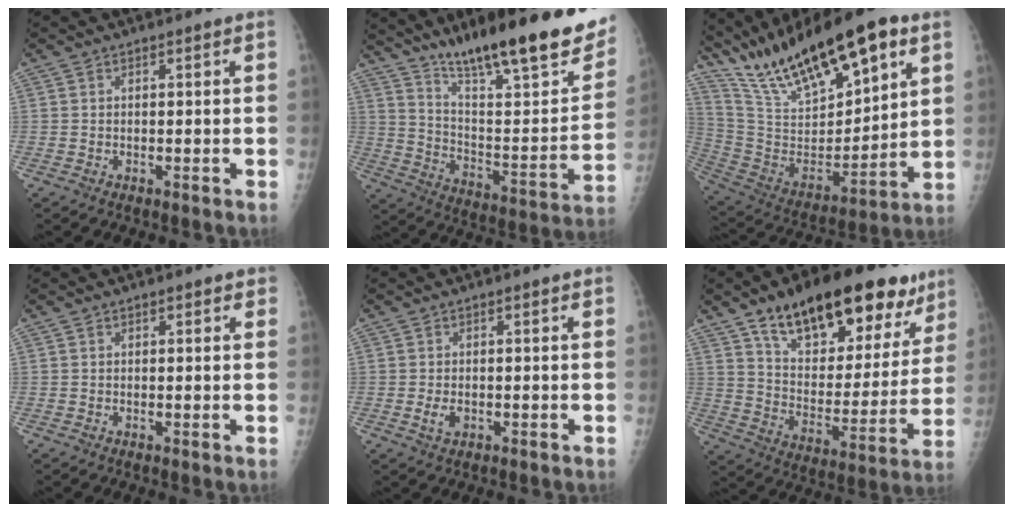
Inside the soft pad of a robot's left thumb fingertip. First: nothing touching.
{"total": 28.7, "force": [19.8, 5.7, 19.9], "torque": [-0.274, -0.074, 0.311]}
{"total": 26.8, "force": [17.1, 9.4, 18.4], "torque": [-0.285, -0.037, 0.309]}
{"total": 1.3, "force": [0.7, 0.9, 0.7], "torque": [0.003, 0.000, 0.004]}
{"total": 2.4, "force": [-0.5, 1.6, 1.8], "torque": [-0.030, -0.001, -0.008]}
{"total": 27.3, "force": [17.0, 12.1, 17.7], "torque": [-0.220, -0.041, 0.264]}